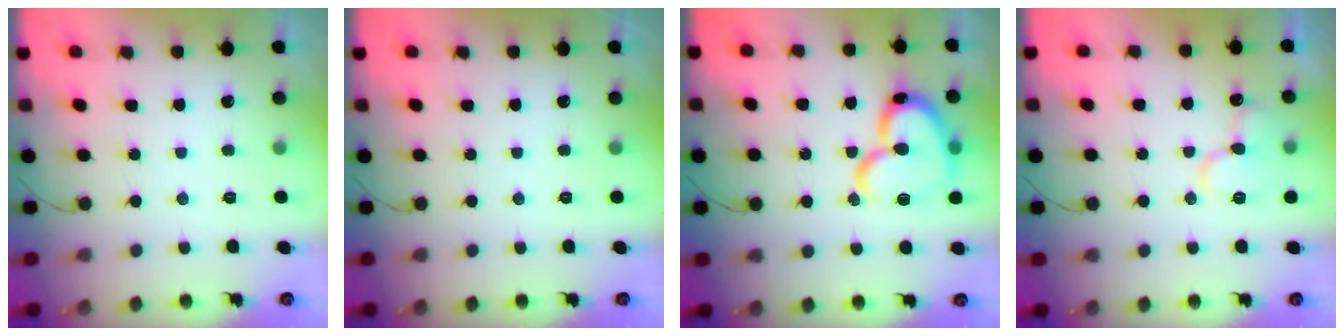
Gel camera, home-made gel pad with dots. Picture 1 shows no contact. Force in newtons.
{"total": 0.0}
{"total": 18.1, "press": 18.0, "slide": 1.8}
{"total": 11.5, "press": 11.4, "slide": 1.4}